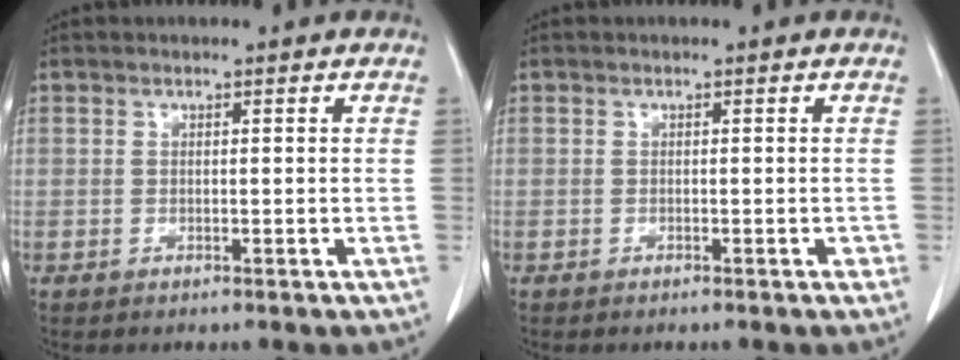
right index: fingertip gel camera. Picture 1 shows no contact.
{"total": 0.6, "force": [-0.5, 0.2, 0.4], "torque": [-0.004, 0.001, -0.006]}